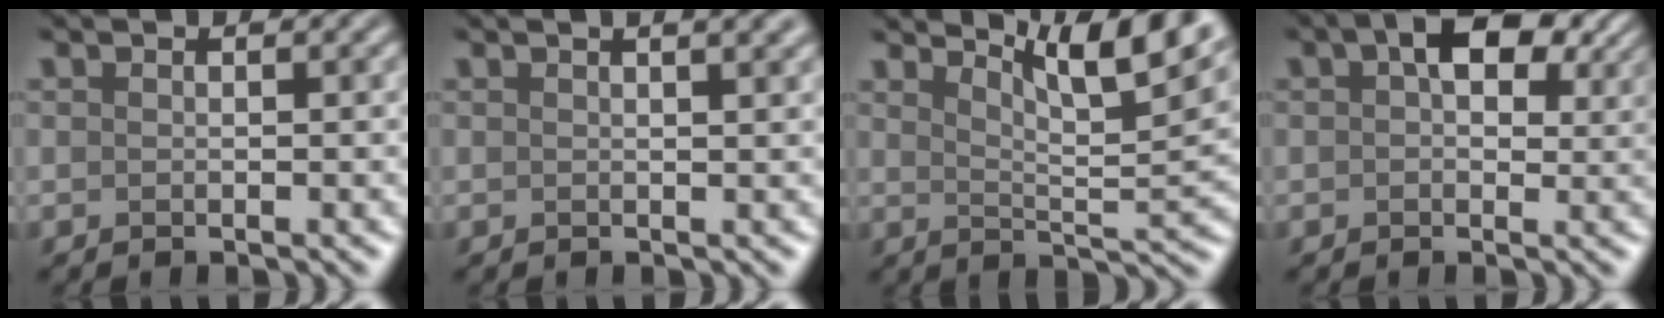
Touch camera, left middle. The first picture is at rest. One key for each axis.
{"total": 4.1, "fx": 2.2, "fy": 1.8, "fz": 3.0, "tx": -0.007, "ty": 0.020, "tz": -0.003}
{"total": 8.7, "fx": 6.3, "fy": 1.8, "fz": 5.8, "tx": -0.079, "ty": 0.010, "tz": 0.087}
{"total": 6.2, "fx": 2.4, "fy": 3.4, "fz": 4.6, "tx": -0.057, "ty": 0.009, "tz": 0.026}